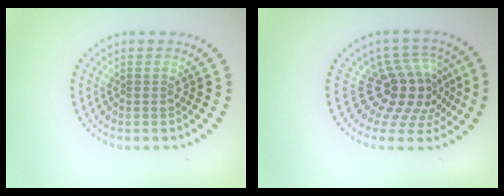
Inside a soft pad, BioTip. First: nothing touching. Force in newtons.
{"total": 5.1, "press": 3.6, "slide": 3.5}